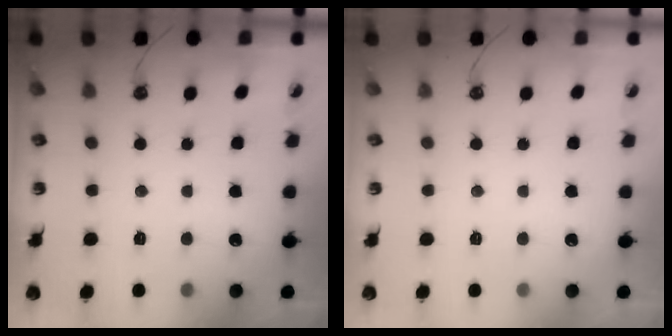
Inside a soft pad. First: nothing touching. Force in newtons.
{"total": 0.0}